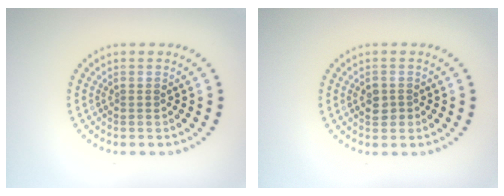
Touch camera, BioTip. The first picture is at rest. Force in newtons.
{"total": 1.7, "press": 1.6, "slide": 0.3}